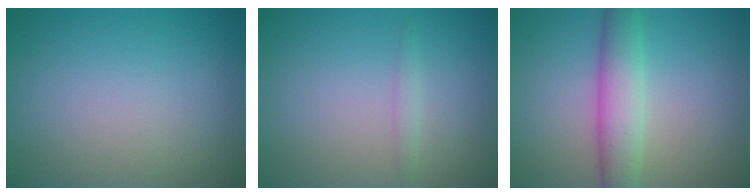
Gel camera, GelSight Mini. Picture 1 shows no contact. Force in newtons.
{"total": 0.8, "press": 0.8, "slide": 0.0}
{"total": 4.6, "press": 4.6, "slide": 0.1}